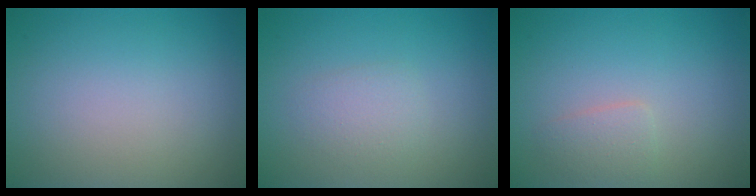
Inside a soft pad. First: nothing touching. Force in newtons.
{"total": 1.6, "press": 1.6, "slide": 0.1}
{"total": 1.4, "press": 1.4, "slide": 0.1}